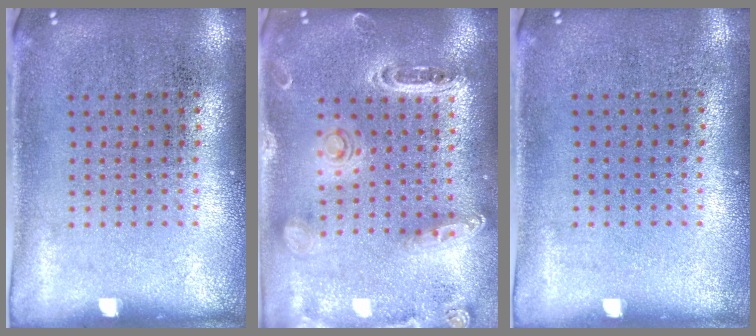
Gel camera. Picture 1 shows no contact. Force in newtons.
{"total": 1.4, "press": 1.4, "slide": 0.1}
{"total": 0.0}